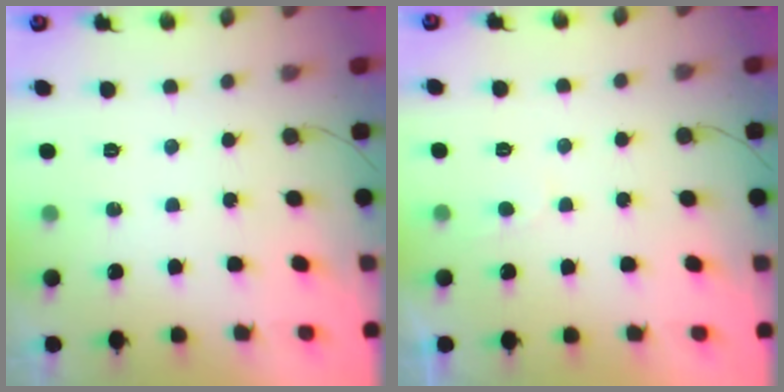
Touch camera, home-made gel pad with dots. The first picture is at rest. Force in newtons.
{"total": 2.0, "press": 1.9, "slide": 0.3}